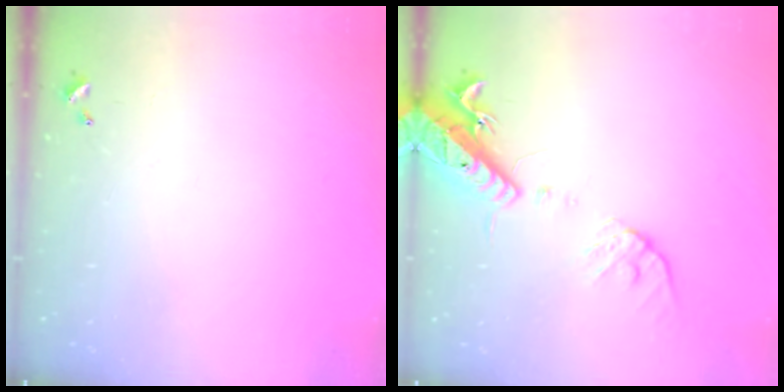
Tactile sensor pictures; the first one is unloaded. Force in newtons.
{"total": 16.0, "press": 15.7, "slide": 3.3}